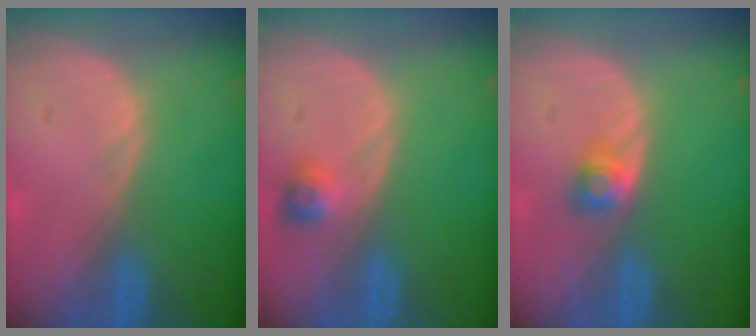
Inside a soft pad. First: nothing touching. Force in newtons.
{"total": 2.6, "press": 2.4, "slide": 1.0}
{"total": 2.7, "press": 2.4, "slide": 1.1}